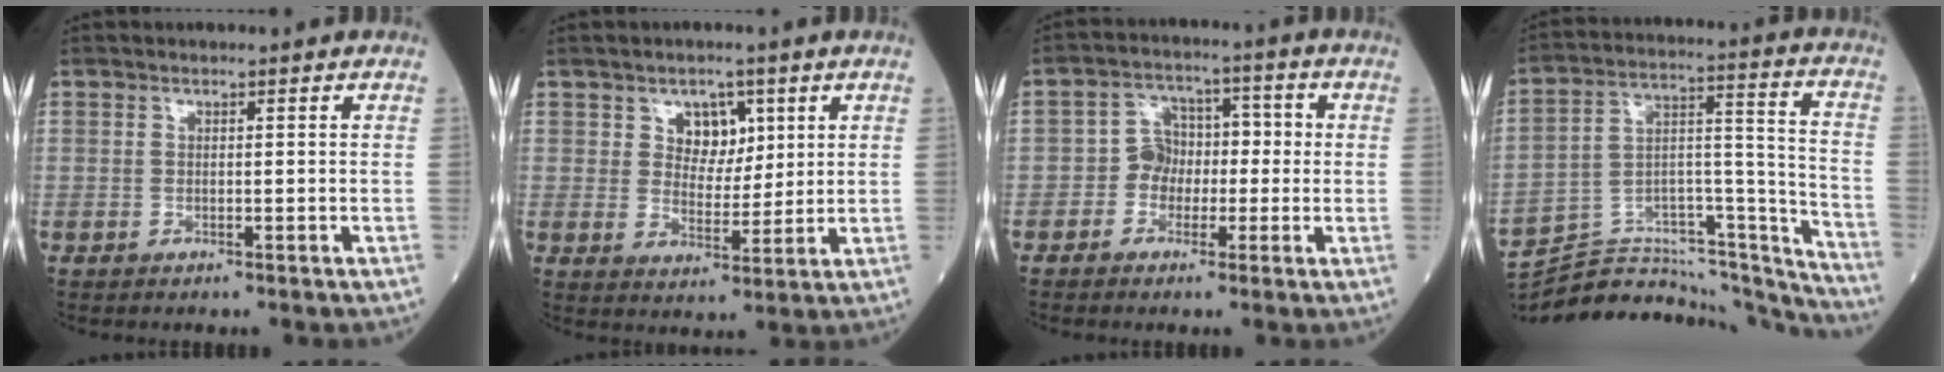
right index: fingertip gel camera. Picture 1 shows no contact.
{"total": 5.1, "force": [2.3, 3.6, 2.8], "torque": [-0.034, 0.005, 0.039]}
{"total": 5.6, "force": [-1.1, 4.8, 2.6], "torque": [-0.040, 0.028, -0.023]}
{"total": 28.4, "force": [-27.1, 4.7, 7.0], "torque": [-0.089, 0.039, -0.394]}